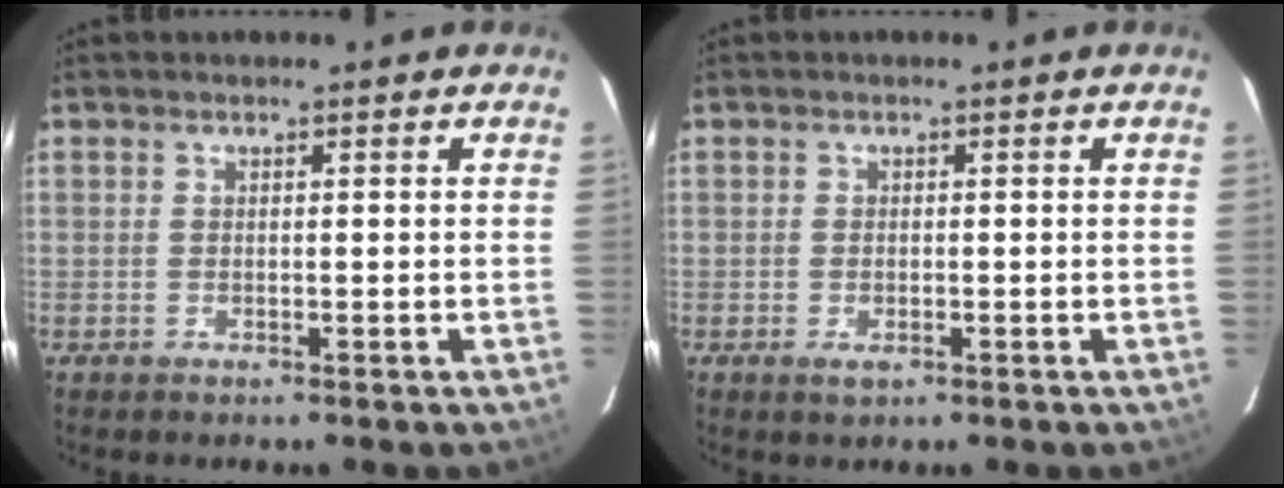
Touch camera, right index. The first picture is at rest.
{"total": 1.4, "force": [-0.5, 0.9, 1.0], "torque": [-0.019, -0.002, -0.006]}